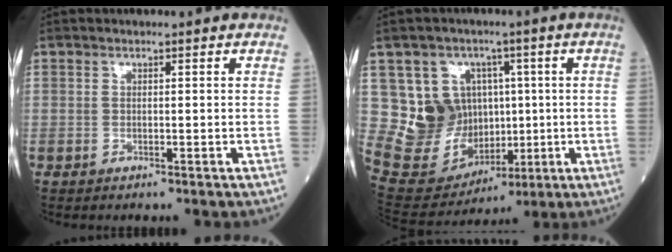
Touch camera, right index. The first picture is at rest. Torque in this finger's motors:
{"motor_torque": [0.42, -0.08, 0.27, 0.06]}